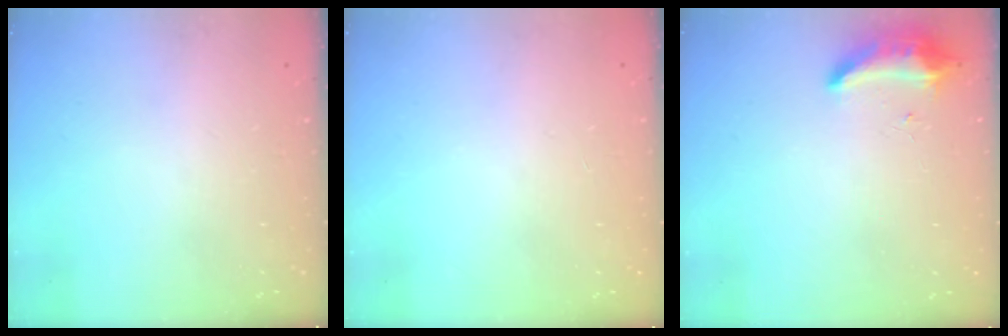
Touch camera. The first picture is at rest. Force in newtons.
{"total": 0.9, "press": 0.0, "slide": 0.9}
{"total": 8.9, "press": 8.7, "slide": 1.7}